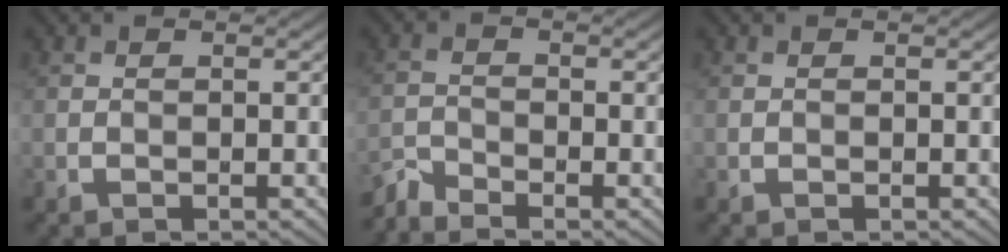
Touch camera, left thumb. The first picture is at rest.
{"total": 2.8, "force": [-2.7, 0.3, 0.5], "torque": [-0.011, -0.008, -0.067]}
{"total": 0.0}